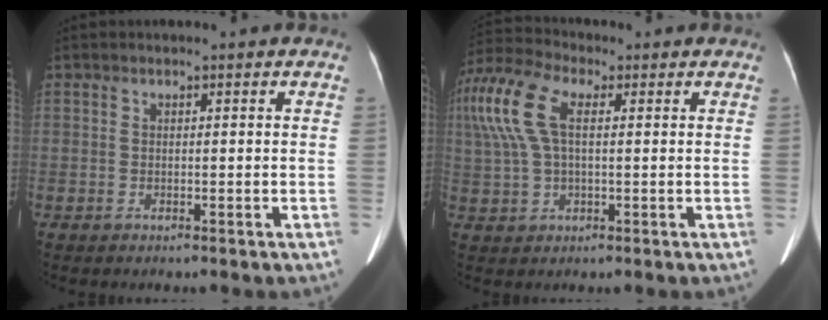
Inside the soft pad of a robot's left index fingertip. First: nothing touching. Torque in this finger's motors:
{"motor_torque": [1.53, -0.55, 0.96, 0.21]}